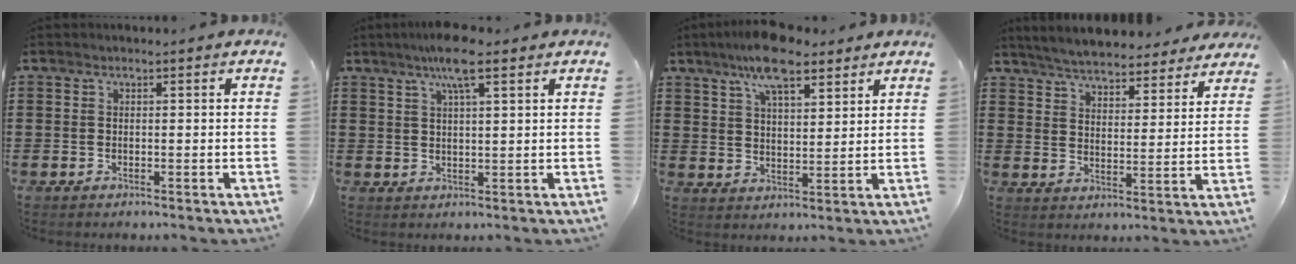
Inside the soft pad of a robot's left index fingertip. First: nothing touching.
{"total": 6.5, "force": [4.2, 0.9, 4.9], "torque": [-0.097, 0.005, 0.070]}
{"total": 9.4, "force": [7.1, 2.6, 5.7], "torque": [-0.112, -0.007, 0.127]}
{"total": 5.3, "force": [5.2, 0.1, 0.8], "torque": [-0.043, -0.032, 0.090]}